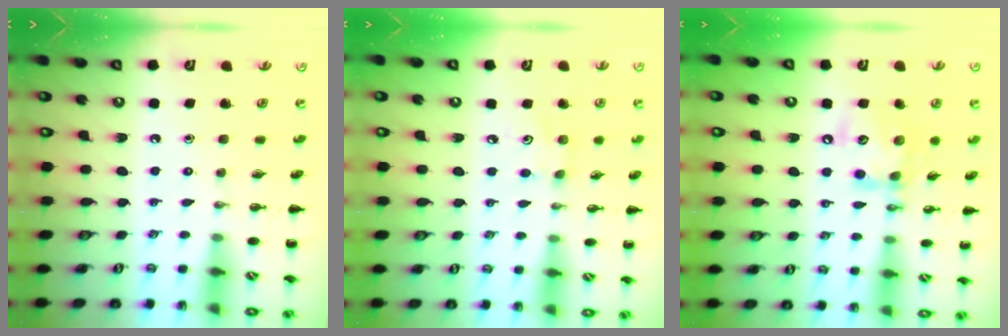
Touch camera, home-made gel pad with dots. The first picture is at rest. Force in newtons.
{"total": 4.4, "press": 4.3, "slide": 0.9}
{"total": 13.6, "press": 13.5, "slide": 1.2}